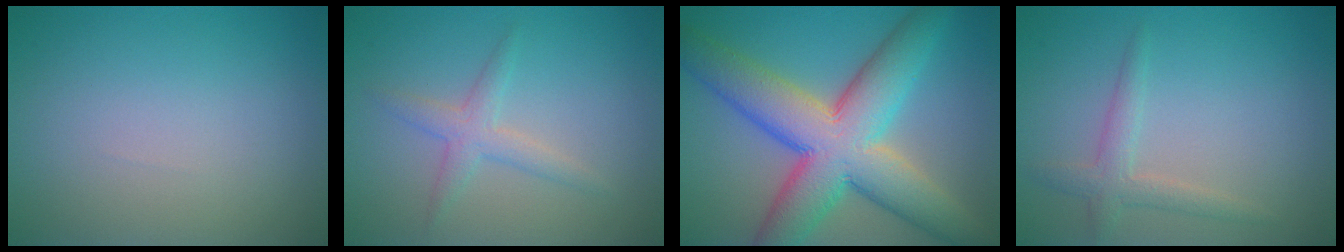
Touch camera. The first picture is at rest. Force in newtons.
{"total": 2.2, "press": 2.2, "slide": 0.1}
{"total": 11.7, "press": 11.6, "slide": 0.5}
{"total": 2.1, "press": 2.1, "slide": 0.1}